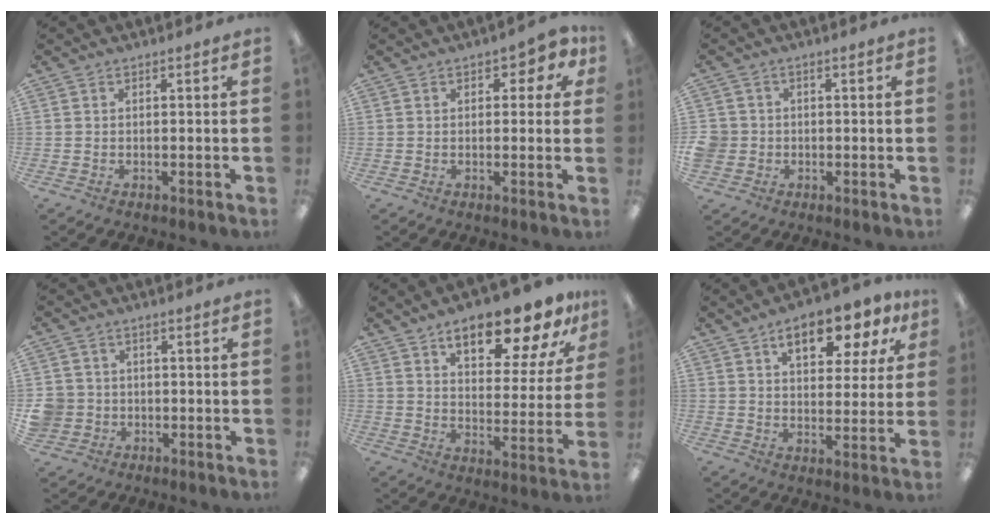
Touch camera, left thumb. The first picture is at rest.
{"total": 3.9, "force": [1.6, 2.2, 2.8], "torque": [-0.031, 0.000, 0.025]}
{"total": 3.9, "force": [-0.6, 3.8, 0.7], "torque": [-0.022, 0.006, -0.009]}
{"total": 4.9, "force": [-0.6, 4.8, 0.7], "torque": [-0.027, 0.008, -0.012]}
{"total": 16.9, "force": [11.9, 5.9, 10.4], "torque": [-0.145, -0.064, 0.194]}
{"total": 10.9, "force": [6.4, 5.1, 7.3], "torque": [-0.102, -0.018, 0.108]}